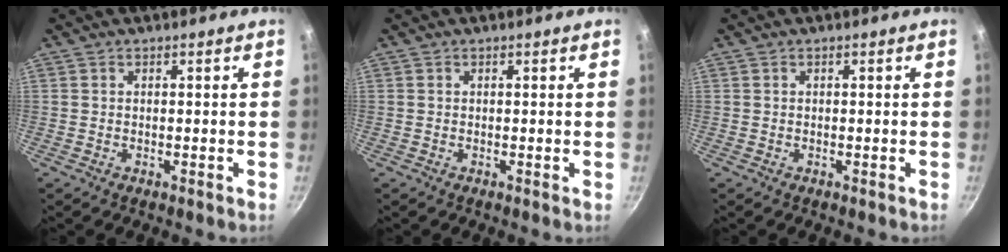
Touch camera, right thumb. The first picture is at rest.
{"total": 0.0}
{"total": 0.0}